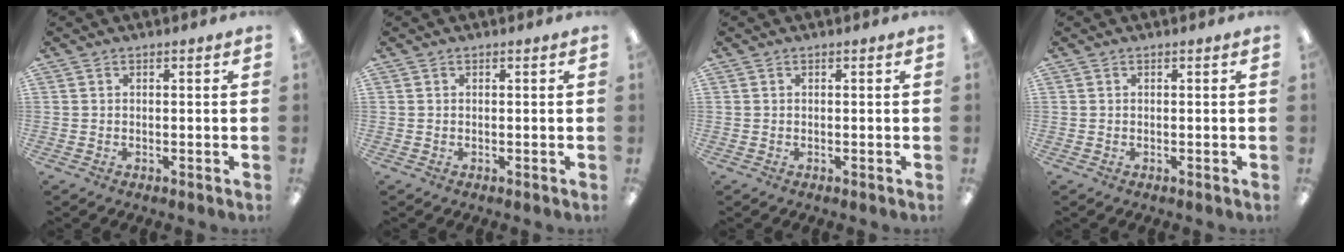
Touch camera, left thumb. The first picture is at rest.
{"total": 0.0}
{"total": 0.0}
{"total": 0.0}